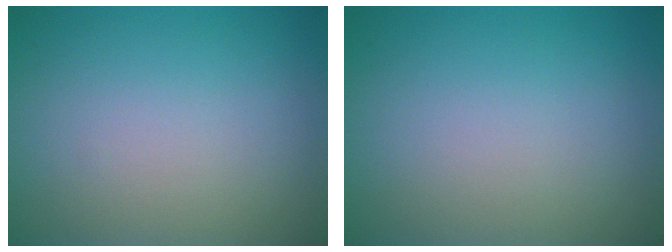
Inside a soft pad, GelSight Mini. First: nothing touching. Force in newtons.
{"total": 0.0}